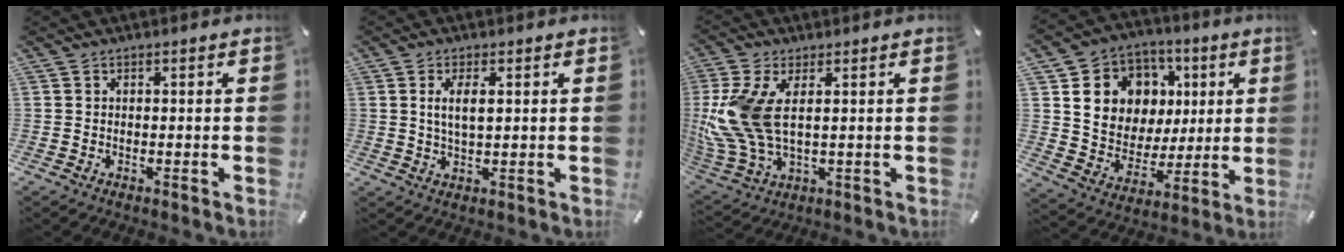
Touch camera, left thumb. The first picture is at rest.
{"total": 4.4, "force": [1.1, 1.7, 3.9], "torque": [-0.082, 0.005, 0.017]}
{"total": 13.4, "force": [2.5, 6.8, 11.3], "torque": [-0.253, -0.014, 0.050]}
{"total": 12.9, "force": [3.5, 11.8, 3.8], "torque": [-0.067, -0.014, 0.076]}